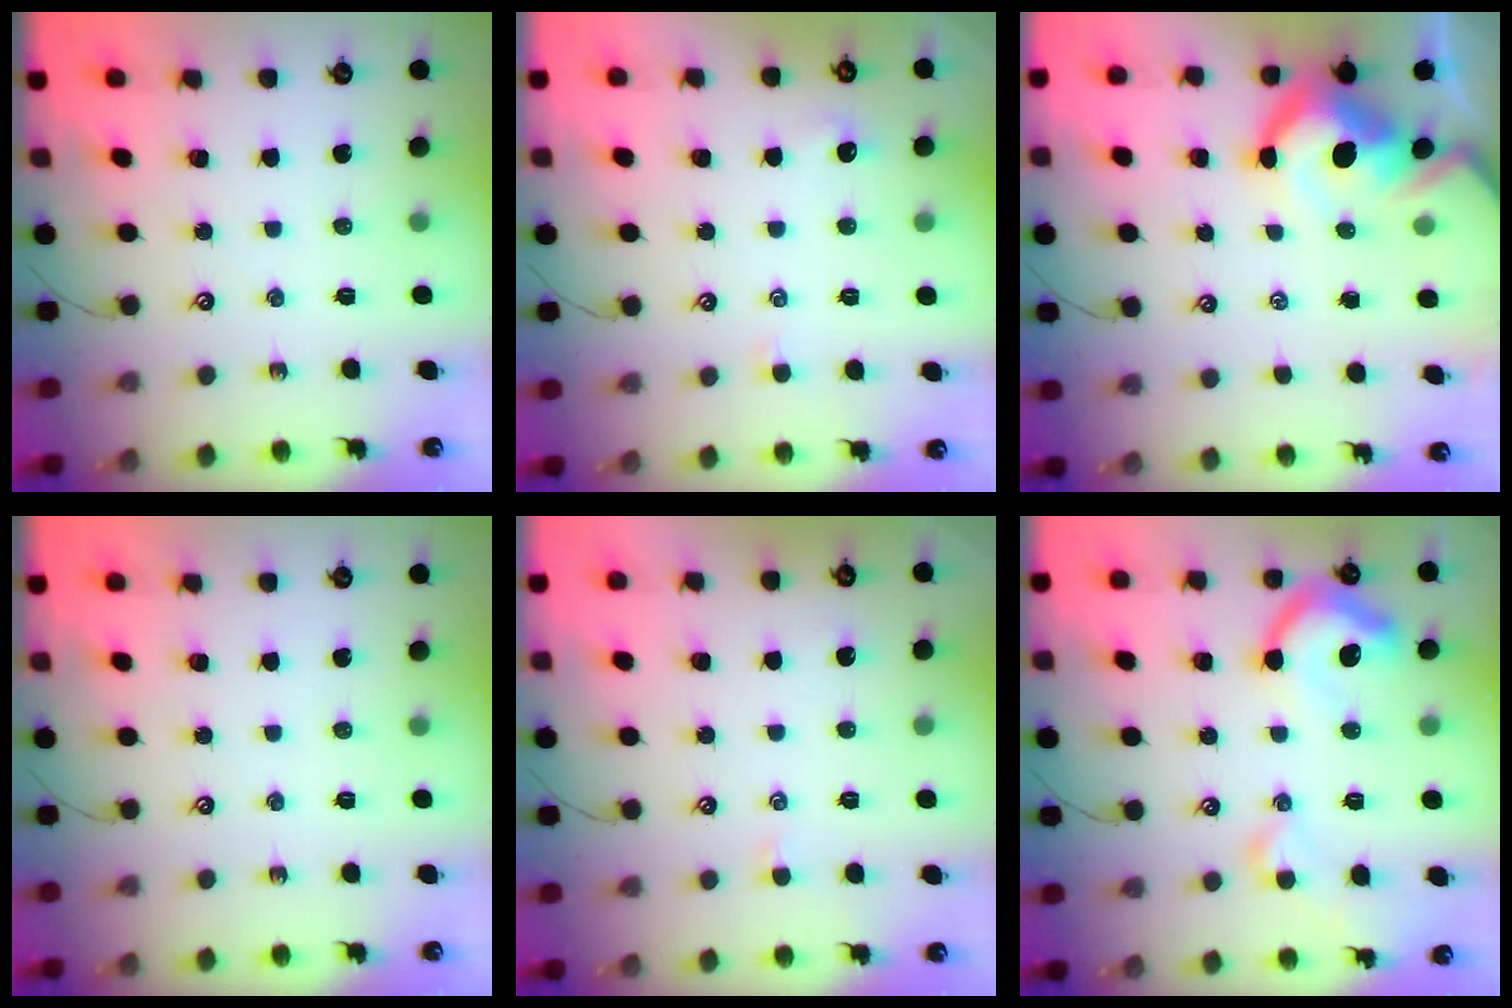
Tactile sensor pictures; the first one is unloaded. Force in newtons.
{"total": 1.9, "press": 1.8, "slide": 0.4}
{"total": 12.5, "press": 12.4, "slide": 2.0}
{"total": 0.0}
{"total": 0.7, "press": 0.6, "slide": 0.4}
{"total": 11.3, "press": 11.2, "slide": 1.4}